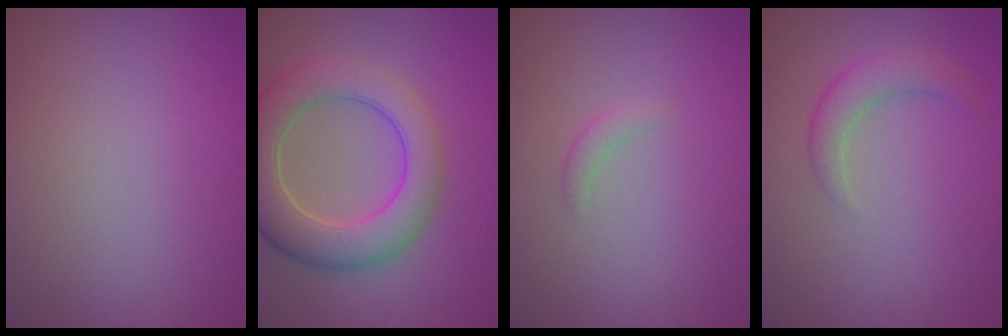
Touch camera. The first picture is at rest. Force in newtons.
{"total": 8.0, "press": 7.9, "slide": 0.6}
{"total": 1.0, "press": 1.0, "slide": 0.0}
{"total": 2.8, "press": 2.8, "slide": 0.1}